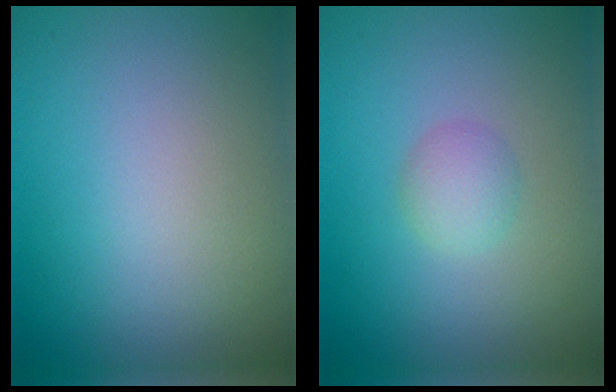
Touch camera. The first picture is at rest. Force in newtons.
{"total": 1.8, "press": 1.8, "slide": 0.1}